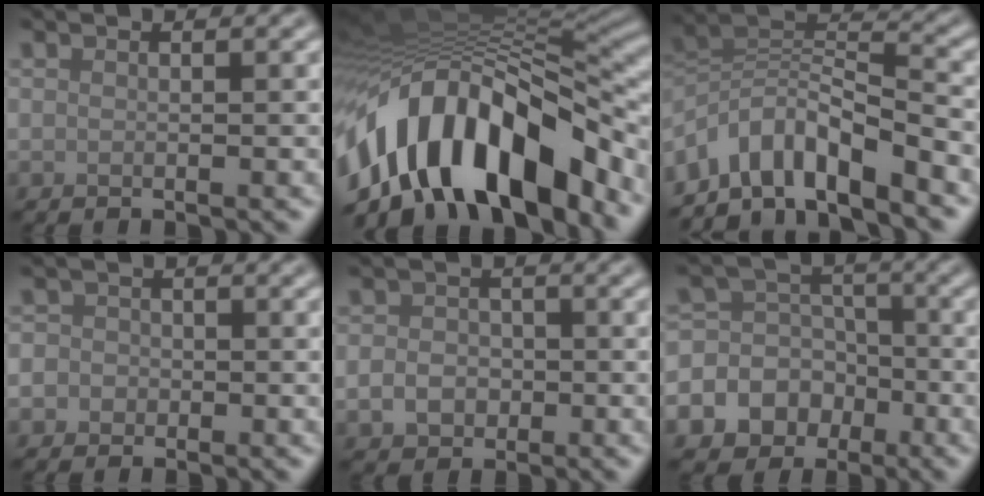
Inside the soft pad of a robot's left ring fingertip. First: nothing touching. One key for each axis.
{"total": 15.2, "fx": -7.8, "fy": 7.4, "fz": 10.8, "tx": -0.184, "ty": 0.007, "tz": -0.134}
{"total": 7.5, "fx": -5.2, "fy": 2.6, "fz": 4.7, "tx": -0.069, "ty": 0.004, "tz": -0.105}
{"total": 3.1, "fx": -0.6, "fy": 2.9, "fz": 0.8, "tx": 0.013, "ty": 0.011, "tz": -0.039}
{"total": 2.7, "fx": -0.7, "fy": 2.3, "fz": 1.3, "tx": -0.021, "ty": -0.003, "tz": -0.016}
{"total": 12.1, "fx": -5.0, "fy": 10.7, "fz": 3.0, "tx": -0.070, "ty": -0.018, "tz": -0.095}